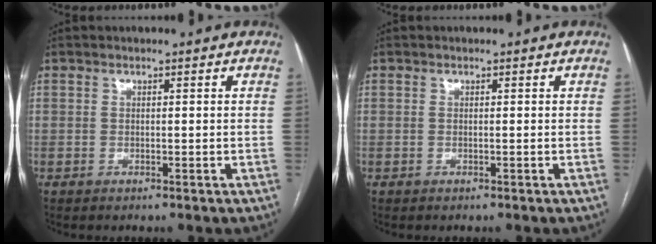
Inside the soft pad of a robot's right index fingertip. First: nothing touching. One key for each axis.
{"total": 0.0}